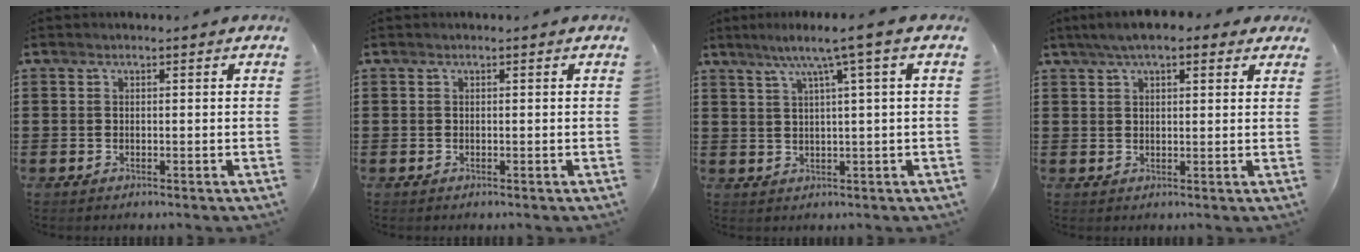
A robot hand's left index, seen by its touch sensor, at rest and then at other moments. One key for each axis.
{"total": 0.0}
{"total": 5.5, "fx": 2.5, "fy": -0.4, "fz": 4.9, "tx": -0.103, "ty": 0.001, "tz": 0.035}
{"total": 4.8, "fx": 3.5, "fy": 1.7, "fz": 2.8, "tx": -0.064, "ty": 0.005, "tz": 0.063}